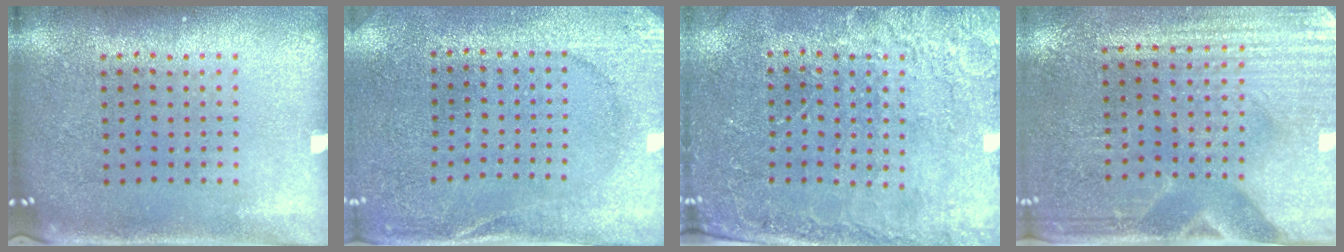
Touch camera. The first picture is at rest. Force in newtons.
{"total": 2.6, "press": 2.5, "slide": 0.7}
{"total": 2.6, "press": 2.5, "slide": 0.5}
{"total": 3.2, "press": 2.9, "slide": 1.3}